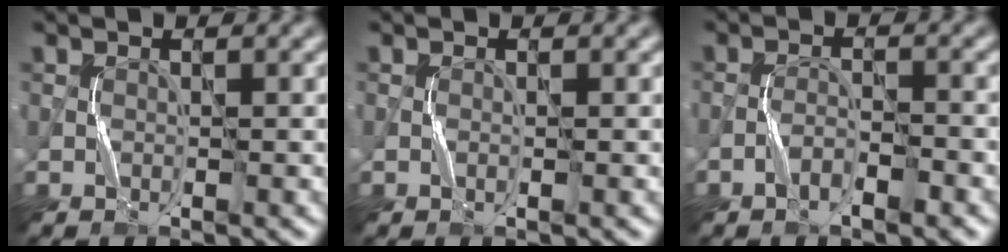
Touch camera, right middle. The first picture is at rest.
{"total": 0.0}
{"total": 2.0, "force": [-1.4, 0.3, 1.4], "torque": [-0.028, 0.006, -0.024]}